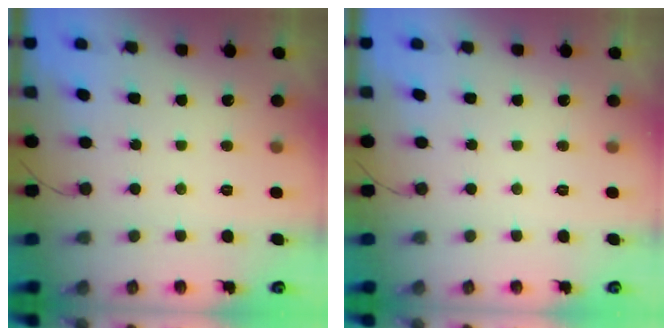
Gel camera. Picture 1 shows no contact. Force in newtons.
{"total": 0.0}